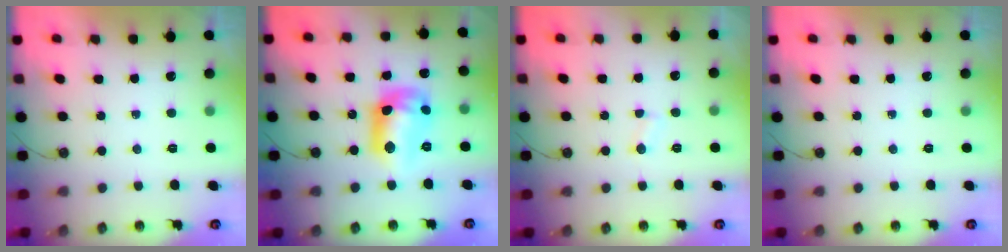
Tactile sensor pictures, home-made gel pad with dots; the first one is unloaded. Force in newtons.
{"total": 13.7, "press": 13.7, "slide": 1.1}
{"total": 1.8, "press": 1.8, "slide": 0.2}
{"total": 0.0}